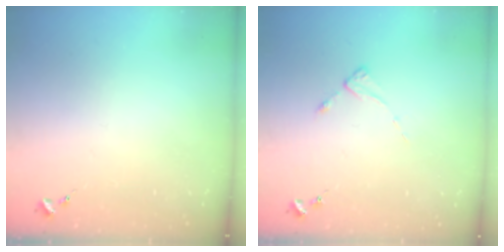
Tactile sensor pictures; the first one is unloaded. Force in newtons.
{"total": 2.2, "press": 2.2, "slide": 0.4}